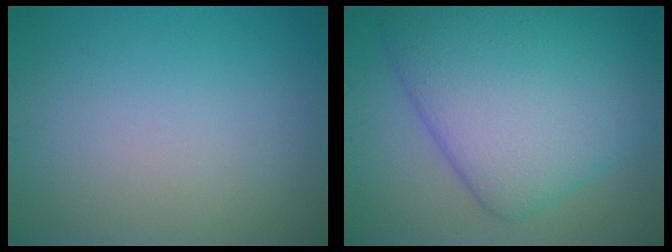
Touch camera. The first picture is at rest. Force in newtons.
{"total": 11.2, "press": 11.2, "slide": 0.2}